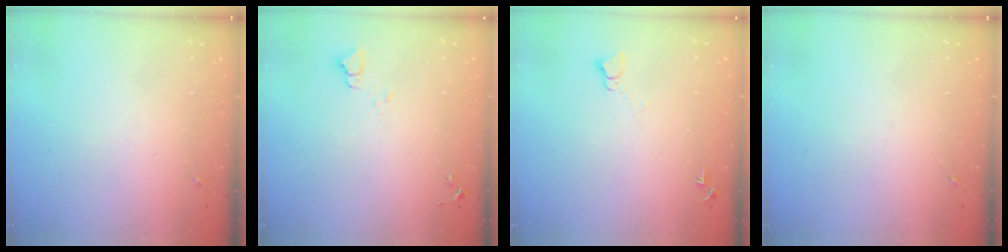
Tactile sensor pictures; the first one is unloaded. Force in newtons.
{"total": 3.9, "press": 3.9, "slide": 0.4}
{"total": 4.6, "press": 4.6, "slide": 0.5}
{"total": 0.0}